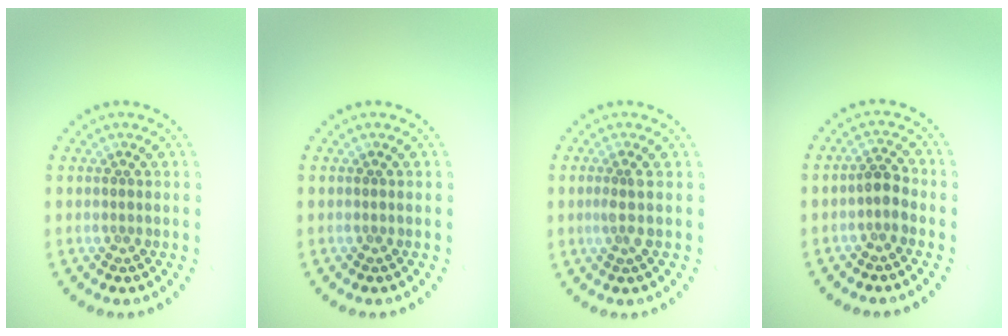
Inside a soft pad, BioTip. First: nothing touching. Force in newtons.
{"total": 0.0}
{"total": 1.5, "press": 1.1, "slide": 1.0}
{"total": 1.7, "press": 1.5, "slide": 0.9}